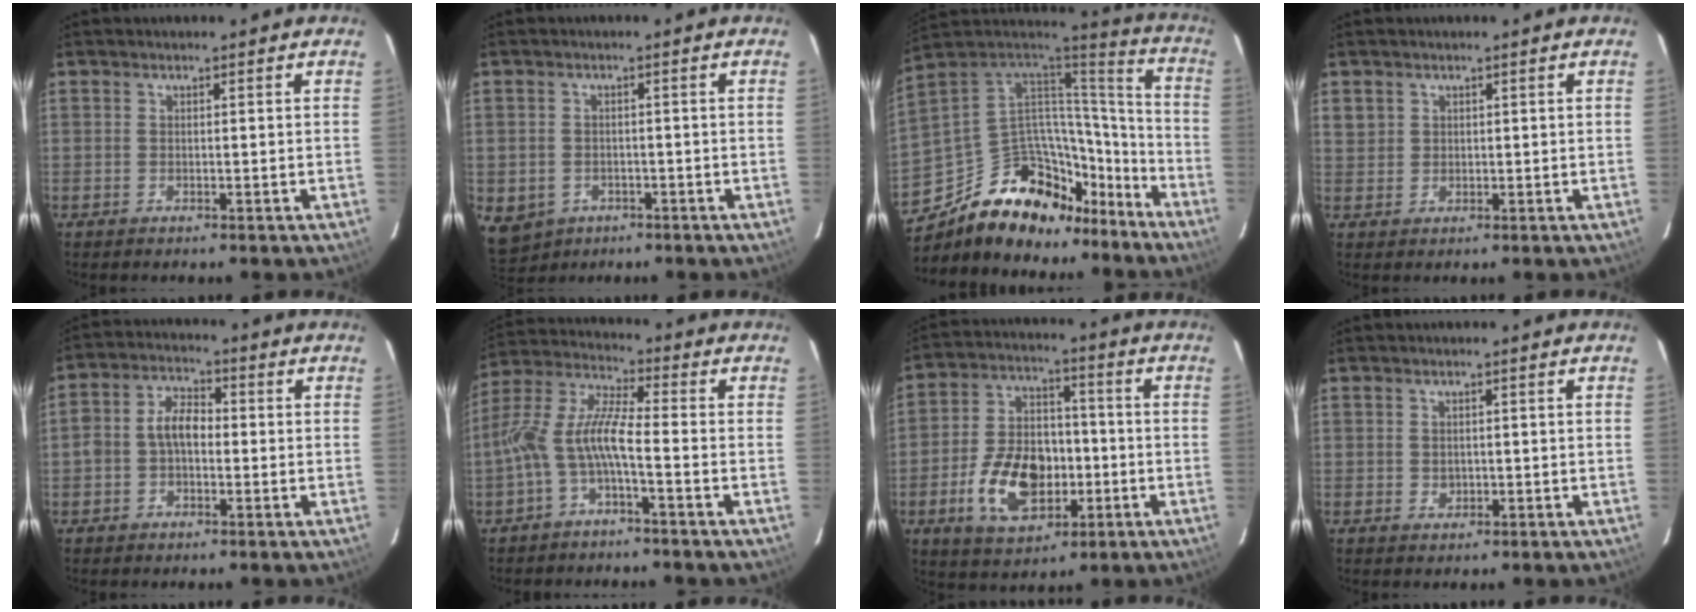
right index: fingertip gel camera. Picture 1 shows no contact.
{"total": 7.1, "force": [-2.8, 6.0, 2.6], "torque": [-0.069, -0.003, -0.028]}
{"total": 24.7, "force": [-16.6, 14.9, 10.5], "torque": [-0.205, 0.062, -0.240]}
{"total": 3.0, "force": [1.2, 2.7, 0.5], "torque": [-0.001, 0.006, 0.025]}
{"total": 5.9, "force": [-0.8, 4.0, 4.4], "torque": [-0.085, 0.021, -0.014]}
{"total": 9.0, "force": [-3.3, 1.6, 8.3], "torque": [-0.193, 0.013, -0.065]}
{"total": 15.0, "force": [-4.7, 9.6, 10.6], "torque": [-0.218, 0.012, -0.067]}
{"total": 1.3, "force": [0.0, 1.3, 0.4], "torque": [-0.003, 0.001, 0.003]}